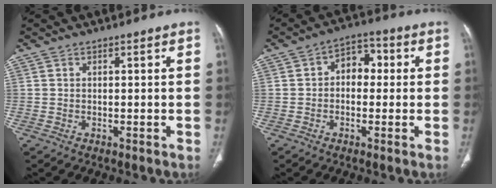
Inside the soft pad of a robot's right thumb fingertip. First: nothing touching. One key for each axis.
{"total": 6.7, "fx": 0.6, "fy": 4.7, "fz": 4.7, "tx": -0.039, "ty": 0.024, "tz": -0.001}